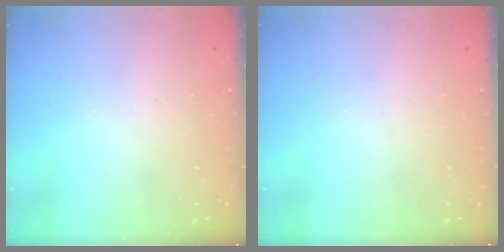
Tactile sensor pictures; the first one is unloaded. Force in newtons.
{"total": 0.0}